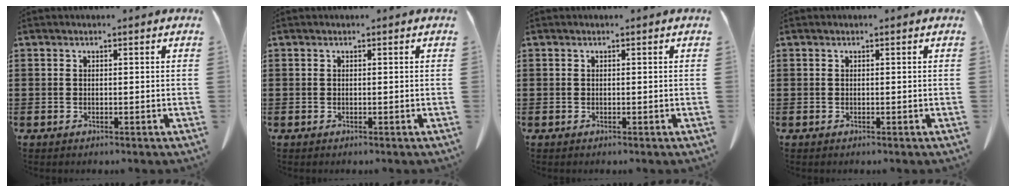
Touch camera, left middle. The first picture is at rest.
{"total": 0.0}
{"total": 0.0}
{"total": 0.0}